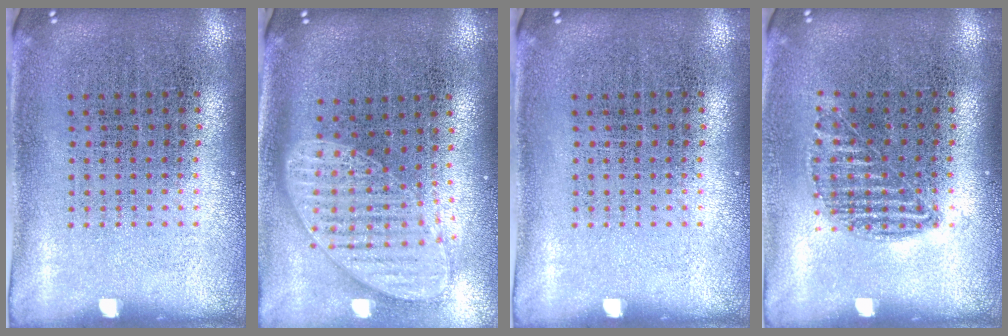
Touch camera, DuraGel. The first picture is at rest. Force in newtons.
{"total": 1.8, "press": 1.5, "slide": 1.0}
{"total": 0.0}
{"total": 0.9, "press": 0.9, "slide": 0.4}